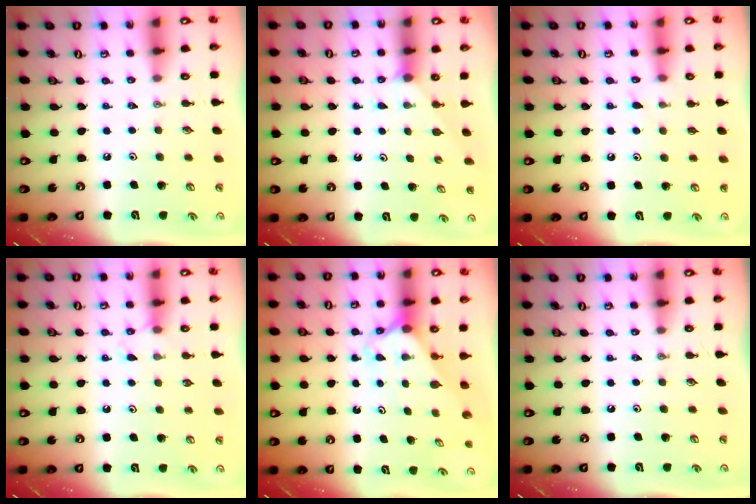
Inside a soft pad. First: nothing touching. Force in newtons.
{"total": 1.8, "press": 1.8, "slide": 0.2}
{"total": 5.0, "press": 4.9, "slide": 0.3}
{"total": 4.7, "press": 4.7, "slide": 0.7}
{"total": 2.4, "press": 2.4, "slide": 0.2}
{"total": 0.0}